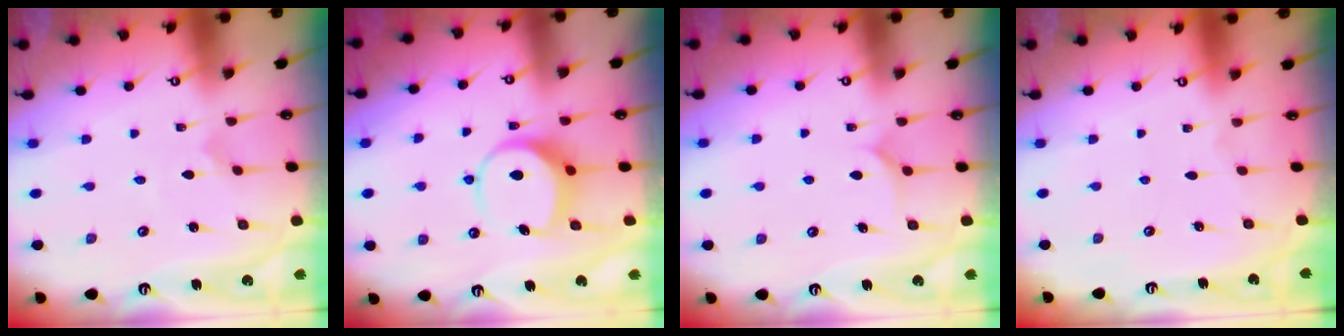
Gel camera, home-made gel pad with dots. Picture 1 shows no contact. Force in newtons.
{"total": 7.4, "press": 7.4, "slide": 0.6}
{"total": 6.9, "press": 6.8, "slide": 0.6}
{"total": 0.0}